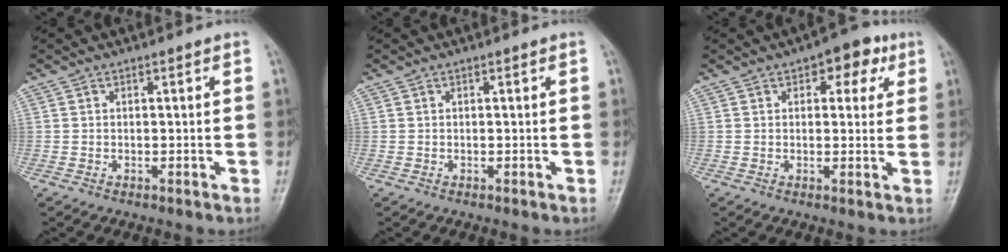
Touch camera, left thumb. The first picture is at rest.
{"total": 0.0}
{"total": 7.0, "force": [3.2, 4.0, 4.8], "torque": [-0.022, -0.003, 0.032]}